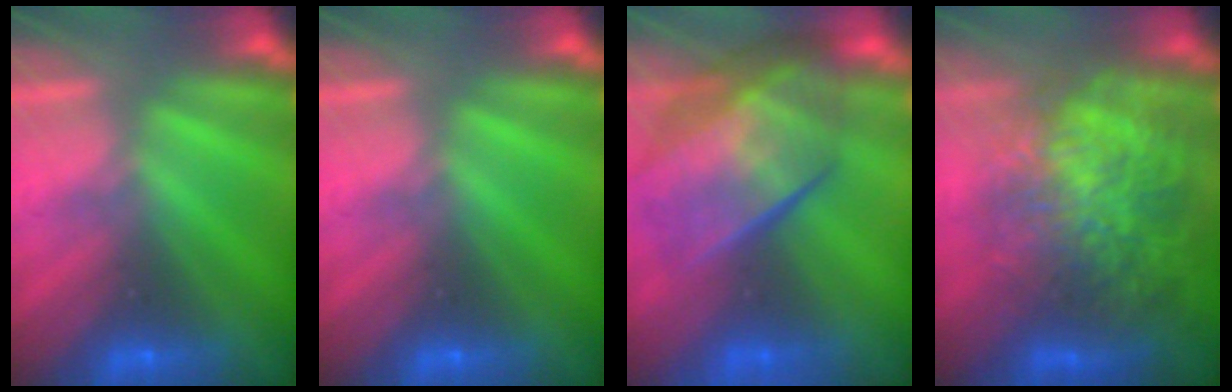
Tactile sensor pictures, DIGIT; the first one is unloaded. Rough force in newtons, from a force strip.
{"total": 0.0}
{"total": 7.1}
{"total": 11.0}